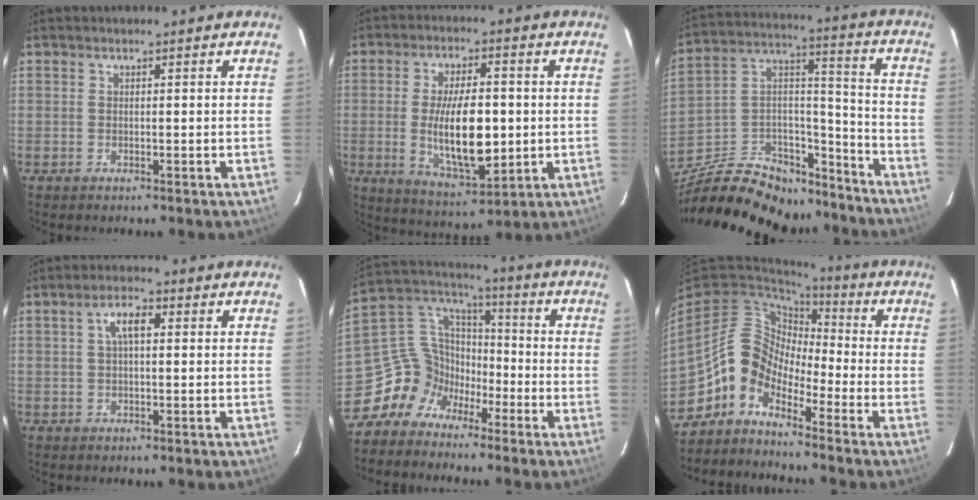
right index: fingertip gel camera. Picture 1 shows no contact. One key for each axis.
{"total": 14.1, "fx": -1.1, "fy": 5.4, "fz": 13.0, "tx": -0.238, "ty": -0.016, "tz": -0.008}
{"total": 30.4, "fx": -23.0, "fy": 13.8, "fz": 14.2, "tx": -0.291, "ty": 0.047, "tz": -0.340}
{"total": 4.0, "fx": 0.8, "fy": 1.6, "fz": 3.6, "tx": -0.069, "ty": 0.013, "tz": 0.016}
{"total": 10.5, "fx": -7.7, "fy": 7.0, "fz": 1.3, "tx": -0.044, "ty": 0.052, "tz": -0.157}
{"total": 9.2, "fx": -5.9, "fy": 5.9, "fz": 4.0, "tx": -0.073, "ty": 0.035, "tz": -0.142}